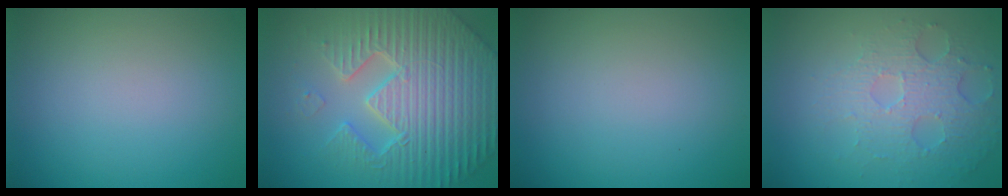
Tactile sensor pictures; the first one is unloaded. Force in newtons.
{"total": 7.7, "press": 7.4, "slide": 2.1}
{"total": 0.0}
{"total": 4.3, "press": 3.0, "slide": 3.1}